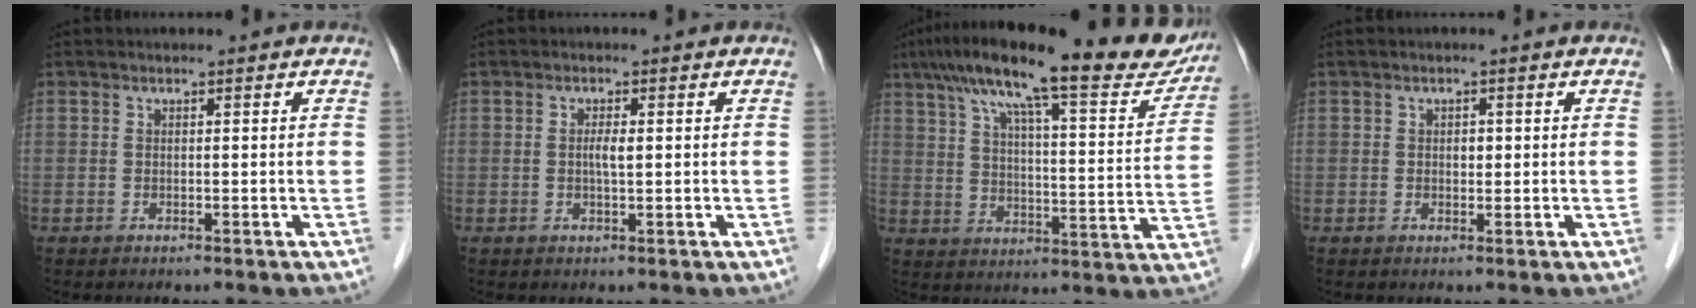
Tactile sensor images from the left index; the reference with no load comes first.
{"total": 1.9, "force": [0.1, 0.3, 1.8], "torque": [-0.037, 0.001, 0.001]}
{"total": 24.1, "force": [18.9, 4.0, 14.4], "torque": [-0.224, 0.026, 0.256]}
{"total": 1.3, "force": [0.1, 0.9, 1.0], "torque": [-0.013, 0.002, 0.002]}